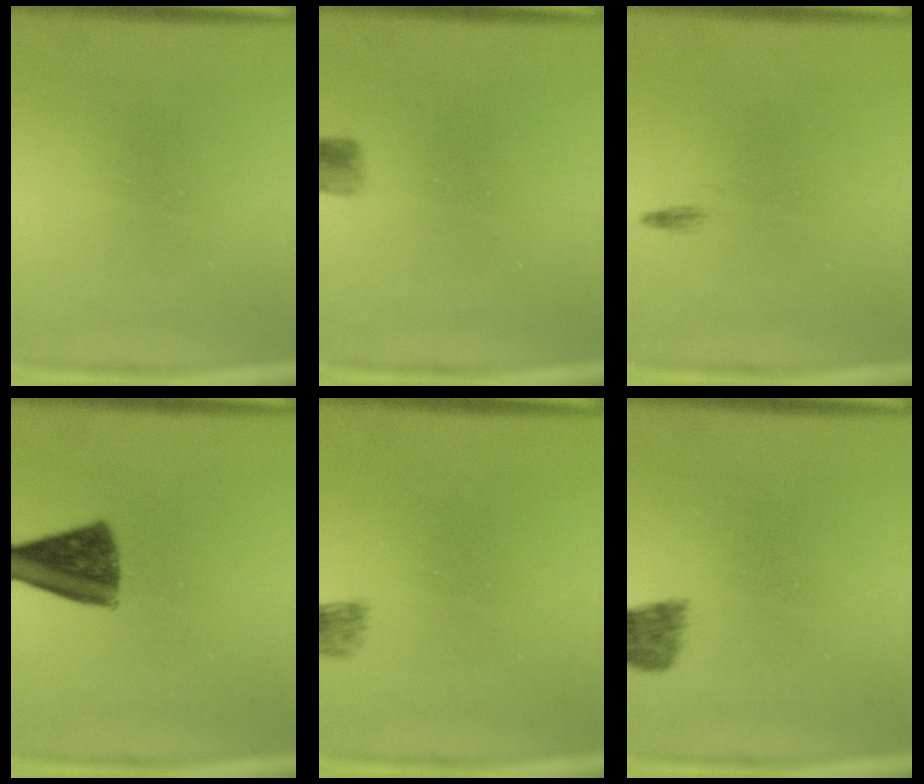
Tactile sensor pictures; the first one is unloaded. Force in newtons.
{"total": 2.4}
{"total": 0.5}
{"total": 9.8}
{"total": 1.2}
{"total": 2.3}